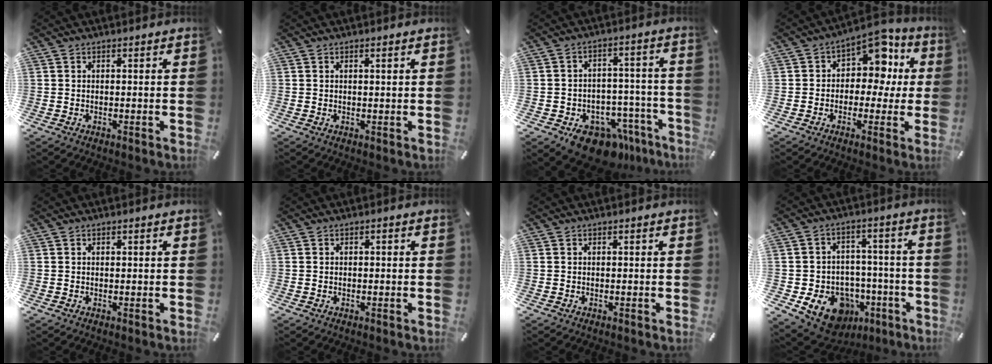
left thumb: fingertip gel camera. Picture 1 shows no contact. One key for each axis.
{"total": 0.8, "fx": 0.3, "fy": 0.0, "fz": 0.8, "tx": -0.013, "ty": -0.001, "tz": 0.005}
{"total": 11.8, "fx": -8.1, "fy": 6.8, "fz": 5.1, "tx": -0.046, "ty": 0.060, "tz": -0.127}
{"total": 9.4, "fx": 3.1, "fy": 7.1, "fz": 5.3, "tx": -0.070, "ty": -0.024, "tz": 0.054}
{"total": 0.0}
{"total": 0.6, "fx": -0.1, "fy": 0.4, "fz": 0.5, "tx": -0.009, "ty": 0.000, "tz": -0.003}
{"total": 0.0}
{"total": 14.0, "fx": -6.9, "fy": 10.5, "fz": 6.2, "tx": -0.089, "ty": 0.043, "tz": -0.106}